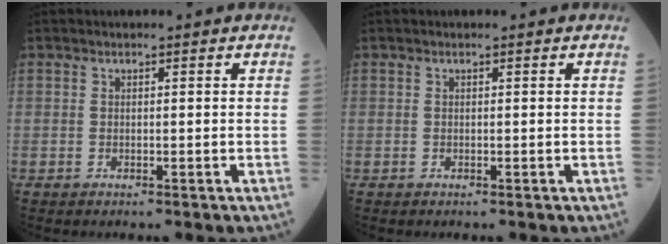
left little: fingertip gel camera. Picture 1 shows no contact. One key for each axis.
{"total": 0.0}